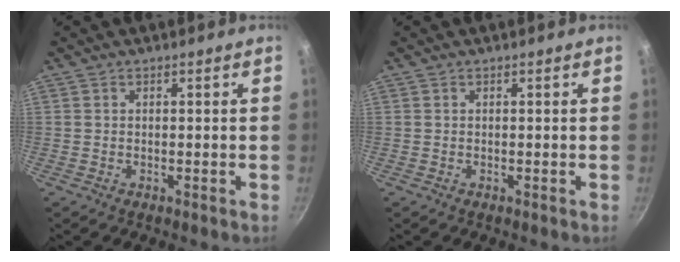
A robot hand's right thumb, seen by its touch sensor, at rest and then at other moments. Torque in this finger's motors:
{"motor_torque": [-0.27, -0.02, 0.16, -0.40, 0.01]}